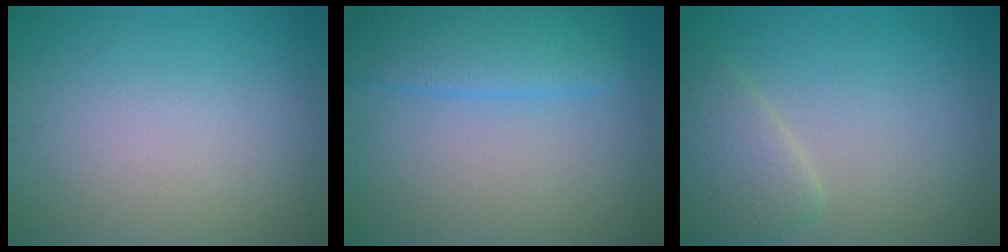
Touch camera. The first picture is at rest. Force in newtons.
{"total": 4.1, "press": 4.1, "slide": 0.2}
{"total": 3.1, "press": 3.0, "slide": 0.4}